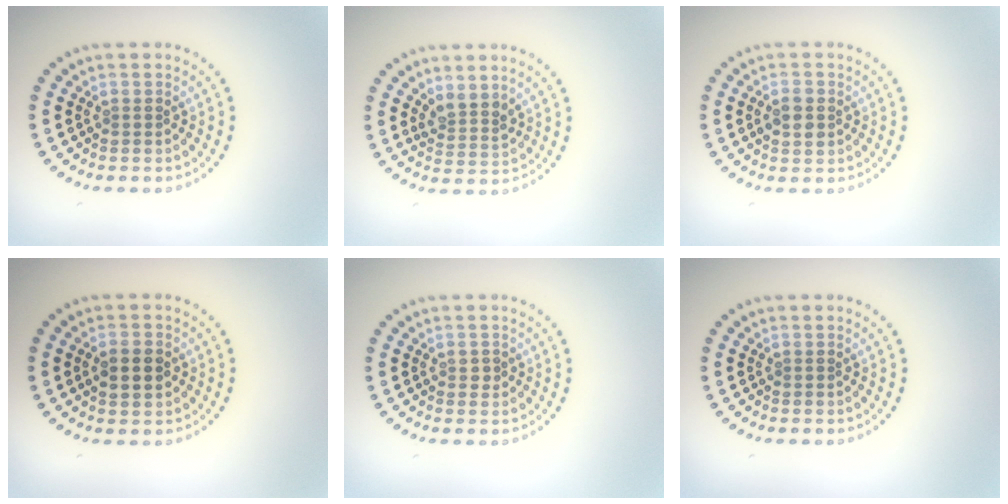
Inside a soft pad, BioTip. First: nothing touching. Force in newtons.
{"total": 2.4, "press": 1.9, "slide": 1.5}
{"total": 2.1, "press": 2.1, "slide": 0.1}
{"total": 3.3, "press": 3.2, "slide": 0.1}
{"total": 0.9, "press": 0.9, "slide": 0.3}
{"total": 0.0}